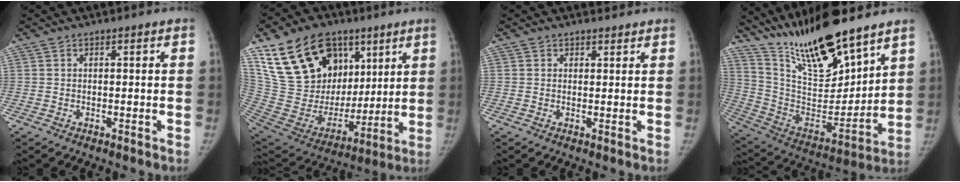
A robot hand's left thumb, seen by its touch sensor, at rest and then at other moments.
{"total": 26.6, "force": [13.2, 17.4, 15.1], "torque": [-0.248, -0.014, 0.251]}
{"total": 1.2, "force": [1.0, 0.8, -0.2], "torque": [0.016, -0.006, 0.007]}
{"total": 22.0, "force": [17.7, 5.5, 12.0], "torque": [-0.176, -0.096, 0.324]}